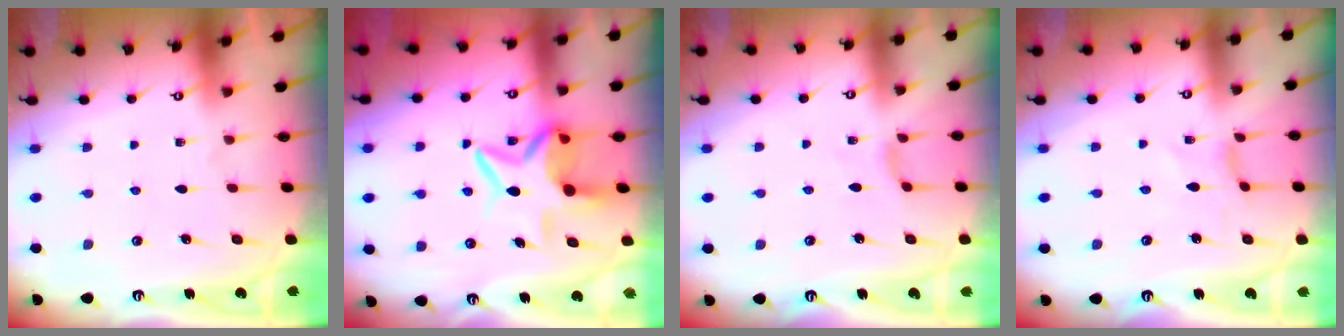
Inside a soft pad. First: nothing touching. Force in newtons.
{"total": 8.8, "press": 8.8, "slide": 1.1}
{"total": 1.8, "press": 1.7, "slide": 0.5}
{"total": 1.0, "press": 0.9, "slide": 0.4}